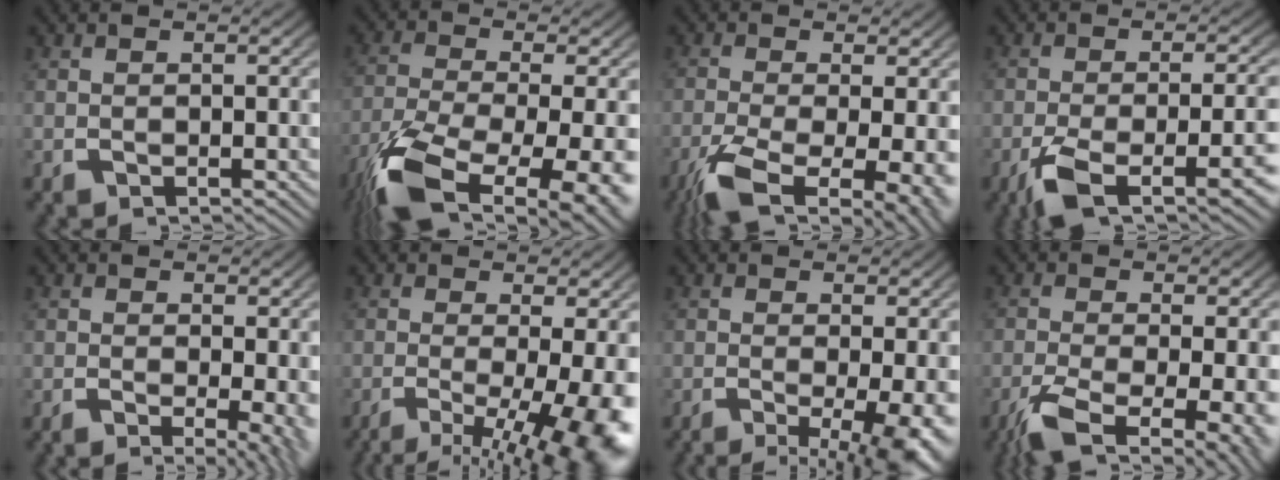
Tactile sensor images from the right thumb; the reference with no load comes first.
{"total": 13.6, "force": [-5.9, 7.0, 10.0], "torque": [-0.212, -0.055, -0.063]}
{"total": 10.1, "force": [-4.4, 4.9, 7.6], "torque": [-0.156, -0.054, -0.045]}
{"total": 8.3, "force": [-4.1, 3.6, 6.3], "torque": [-0.121, -0.026, -0.050]}
{"total": 4.4, "force": [-1.7, 1.7, 3.7], "torque": [-0.049, -0.026, -0.019]}
{"total": 10.0, "force": [-3.0, 4.7, 8.3], "torque": [-0.123, -0.039, -0.033]}
{"total": 8.0, "force": [-4.2, 3.2, 6.0], "torque": [-0.085, -0.037, -0.051]}
{"total": 8.8, "force": [-4.0, 4.2, 6.6], "torque": [-0.137, -0.051, -0.039]}